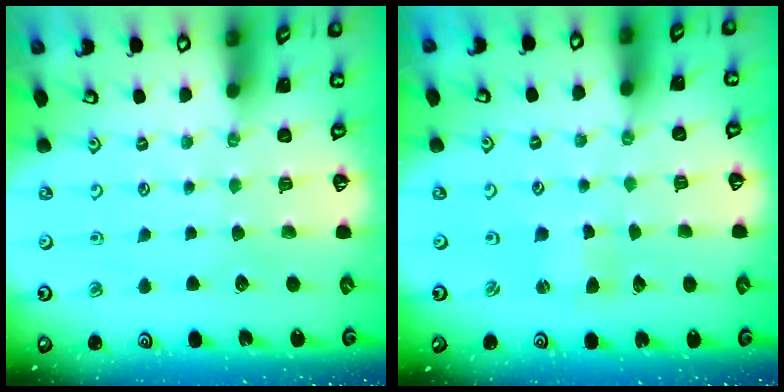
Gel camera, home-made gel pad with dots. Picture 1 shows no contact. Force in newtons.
{"total": 1.5, "press": 1.4, "slide": 0.3}